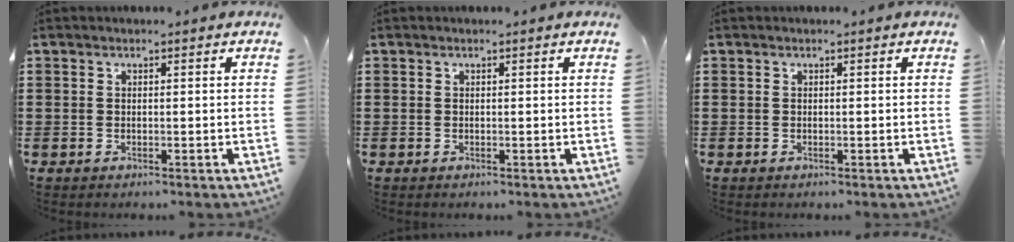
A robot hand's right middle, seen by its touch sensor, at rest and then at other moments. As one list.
[{"total": 0.0}, {"total": 0.0}]